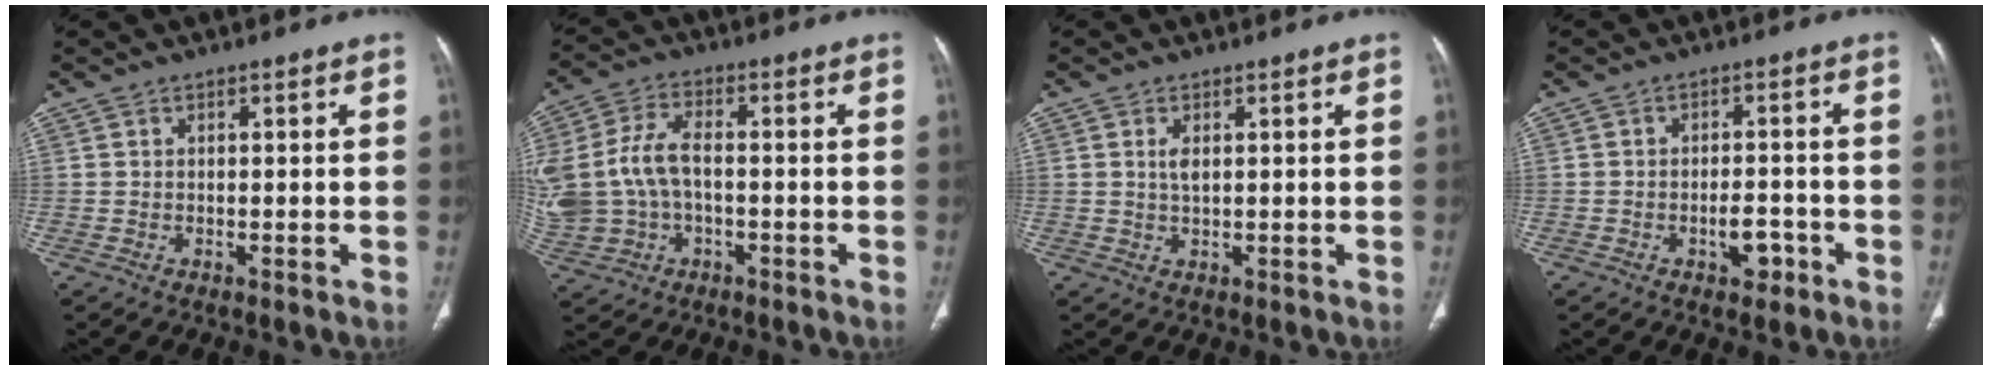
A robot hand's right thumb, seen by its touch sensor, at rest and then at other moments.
{"total": 13.1, "force": [-0.7, 8.5, 10.0], "torque": [-0.227, 0.022, -0.004]}
{"total": 2.0, "force": [0.6, 0.9, 1.7], "torque": [-0.035, -0.002, 0.013]}
{"total": 4.1, "force": [-2.1, 2.1, 2.8], "torque": [-0.029, 0.016, -0.029]}